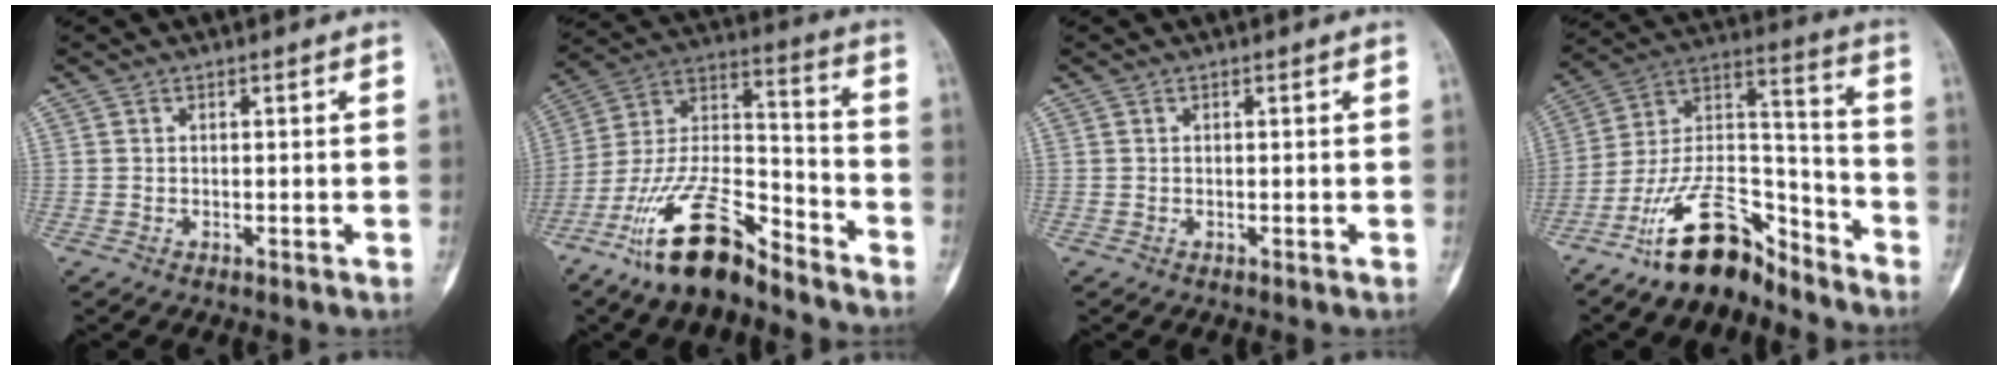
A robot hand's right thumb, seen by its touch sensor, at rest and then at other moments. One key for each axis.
{"total": 17.8, "fx": -12.7, "fy": 6.1, "fz": 11.0, "tx": -0.196, "ty": 0.086, "tz": -0.235}
{"total": 0.0}
{"total": 16.4, "fx": -12.5, "fy": 6.7, "fz": 8.2, "tx": -0.125, "ty": 0.114, "tz": -0.229}